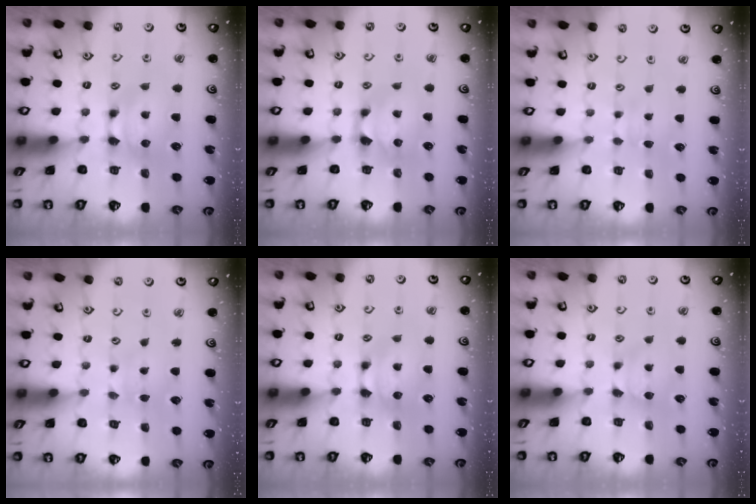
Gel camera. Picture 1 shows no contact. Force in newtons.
{"total": 0.6, "press": 0.0, "slide": 0.6}
{"total": 2.8, "press": 2.7, "slide": 0.4}
{"total": 1.2, "press": 1.2, "slide": 0.1}
{"total": 0.0}
{"total": 1.2, "press": 1.1, "slide": 0.4}